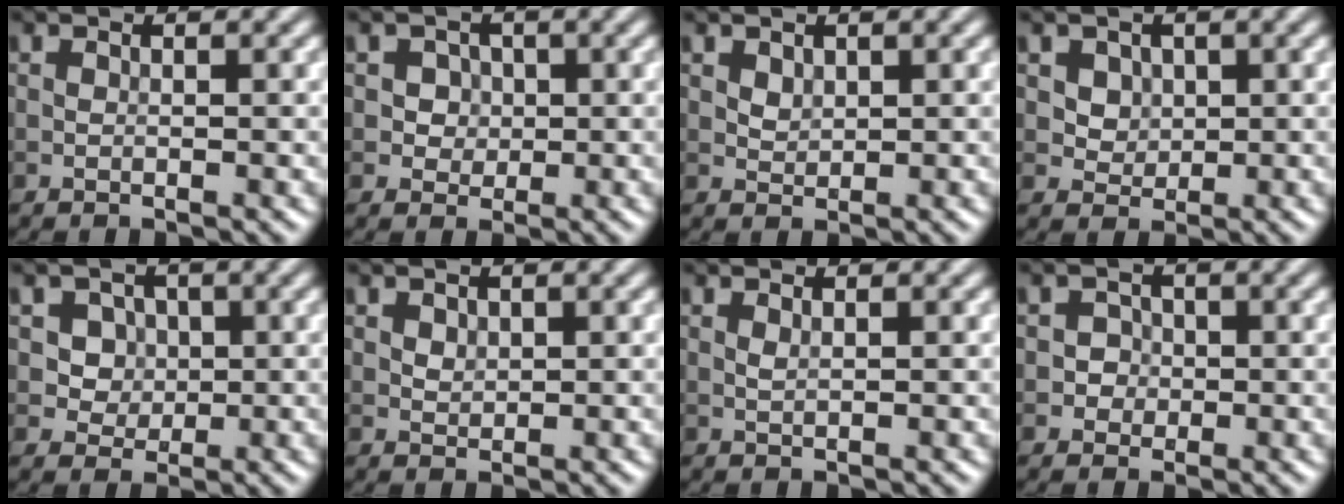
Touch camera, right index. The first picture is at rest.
{"total": 2.2, "force": [0.5, 2.0, 0.9], "torque": [-0.006, 0.000, 0.012]}
{"total": 1.1, "force": [0.6, 0.8, 0.5], "torque": [-0.011, -0.002, 0.014]}
{"total": 2.5, "force": [1.1, 2.0, 1.1], "torque": [-0.030, -0.003, 0.036]}
{"total": 3.4, "force": [1.0, 2.9, 1.5], "torque": [-0.025, -0.004, 0.020]}
{"total": 0.9, "force": [0.5, 0.7, 0.4], "torque": [-0.009, -0.002, 0.010]}
{"total": 0.5, "force": [0.3, 0.1, 0.4], "torque": [-0.011, 0.000, 0.006]}
{"total": 1.4, "force": [-0.2, 1.3, 0.2], "torque": [0.018, -0.001, -0.008]}